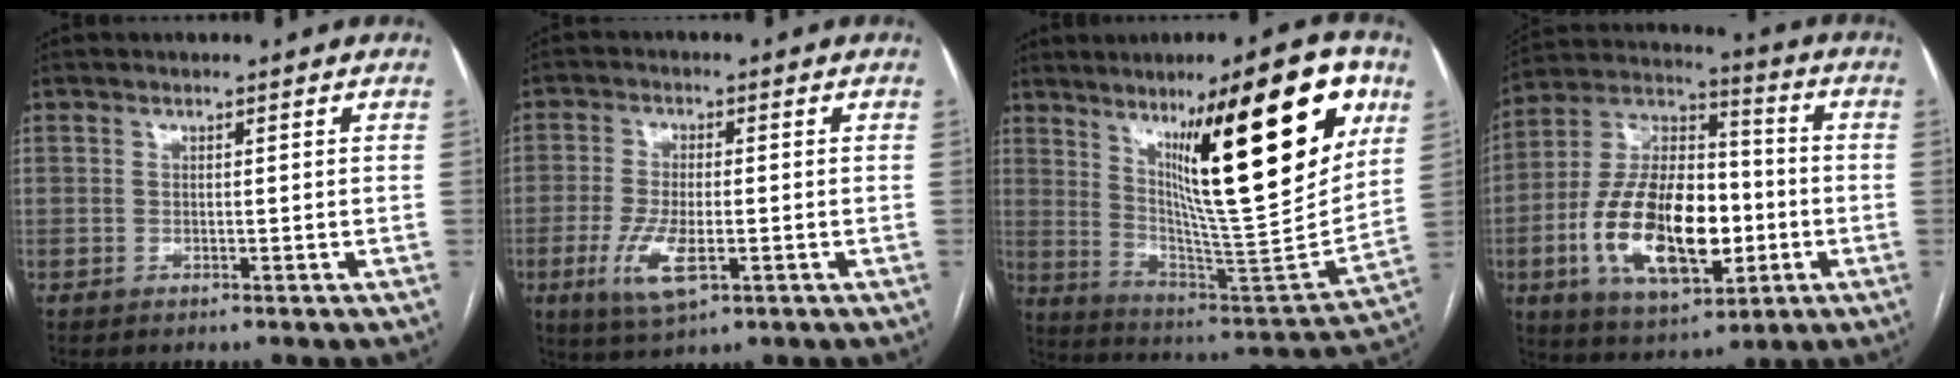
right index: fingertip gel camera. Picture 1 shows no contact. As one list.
[{"total": 7.5, "force": [-2.5, 2.5, 6.6], "torque": [-0.138, -0.013, -0.040]}, {"total": 26.2, "force": [11.9, 3.3, 23.1], "torque": [-0.343, -0.007, 0.185]}, {"total": 19.7, "force": [-4.3, 9.3, 16.9], "torque": [-0.330, 0.013, -0.069]}]